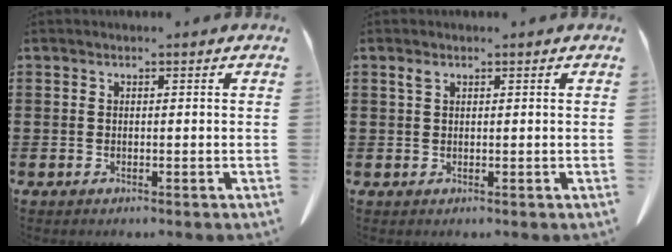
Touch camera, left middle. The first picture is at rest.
{"total": 1.0, "force": [0.6, 0.5, 0.7], "torque": [-0.018, 0.001, 0.012]}